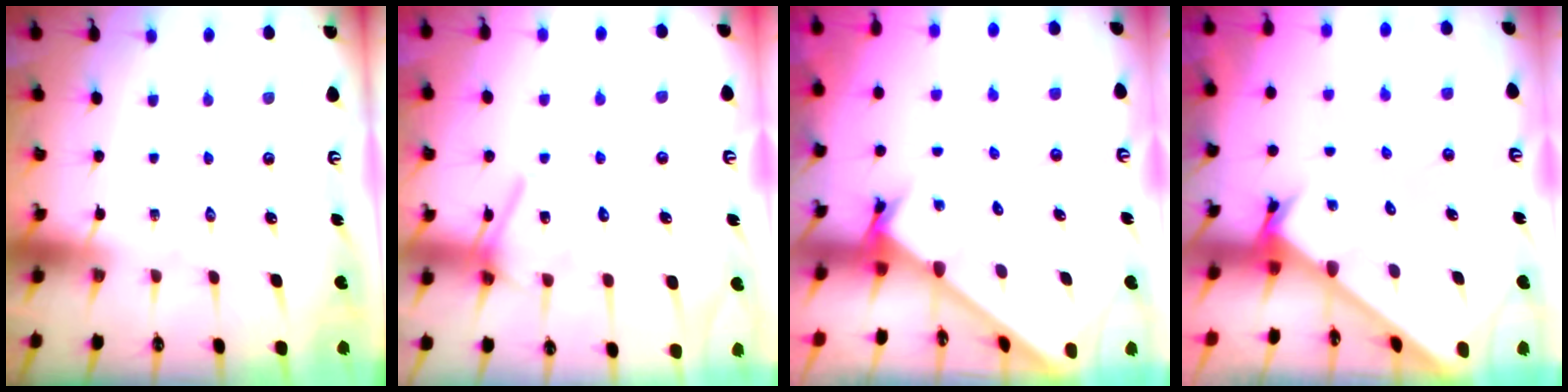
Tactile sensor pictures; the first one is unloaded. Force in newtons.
{"total": 13.0, "press": 13.0, "slide": 0.8}
{"total": 2.3, "press": 2.3, "slide": 0.0}
{"total": 2.6, "press": 2.6, "slide": 0.3}